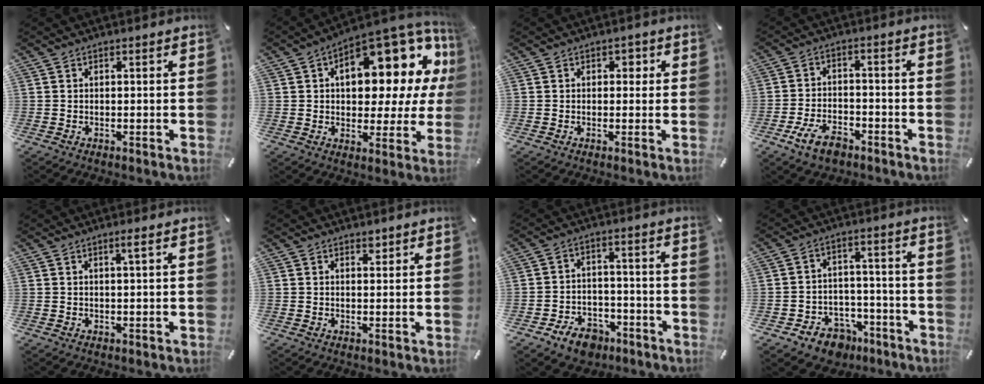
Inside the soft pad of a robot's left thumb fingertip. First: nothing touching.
{"total": 18.9, "force": [8.0, 9.7, 14.1], "torque": [-0.172, -0.071, 0.123]}
{"total": 1.7, "force": [0.2, 1.5, 0.9], "torque": [-0.003, 0.001, -0.003]}
{"total": 8.3, "force": [-4.8, 4.5, 5.0], "torque": [-0.106, 0.020, -0.088]}
{"total": 1.7, "force": [0.7, 0.0, 1.6], "torque": [-0.031, 0.000, 0.010]}
{"total": 1.4, "force": [1.0, 1.0, 0.4], "torque": [0.008, -0.005, 0.014]}
{"total": 8.0, "force": [-5.3, 5.1, 2.9], "torque": [-0.052, 0.040, -0.096]}
{"total": 7.3, "force": [-4.5, 5.6, 1.6], "torque": [-0.019, 0.037, -0.074]}